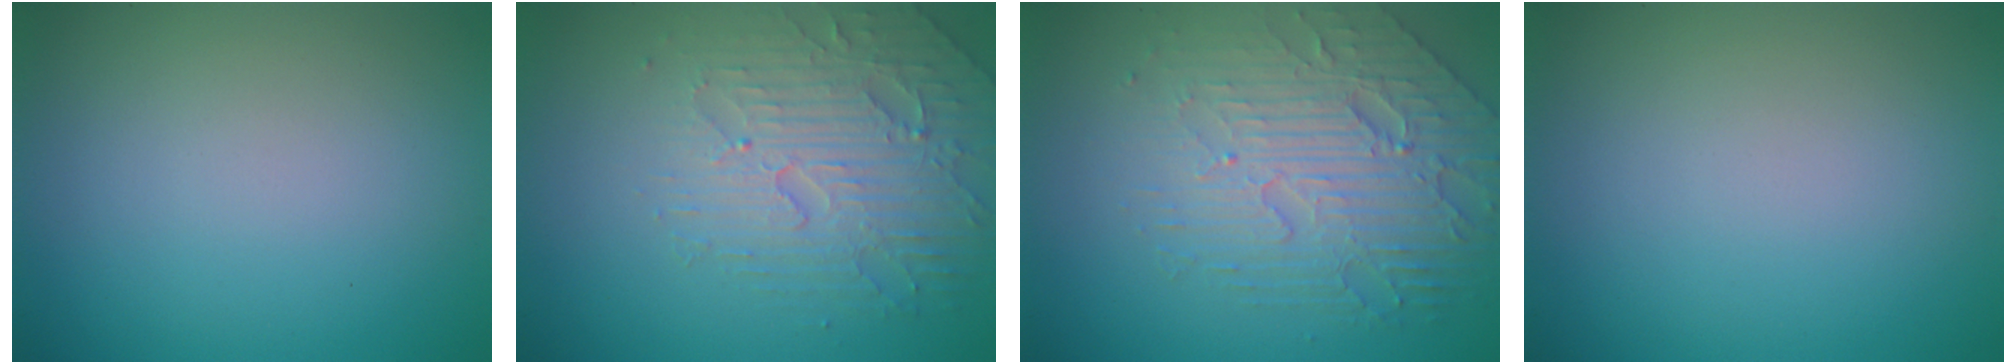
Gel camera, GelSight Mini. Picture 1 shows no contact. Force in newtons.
{"total": 4.4, "press": 4.1, "slide": 1.4}
{"total": 6.3, "press": 4.6, "slide": 4.3}
{"total": 0.0}